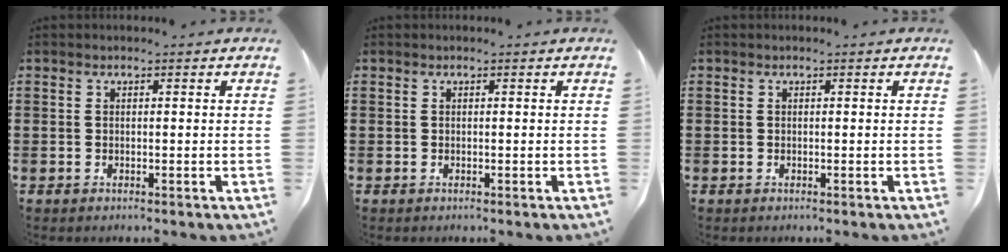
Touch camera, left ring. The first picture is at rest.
{"total": 0.0}
{"total": 0.0}